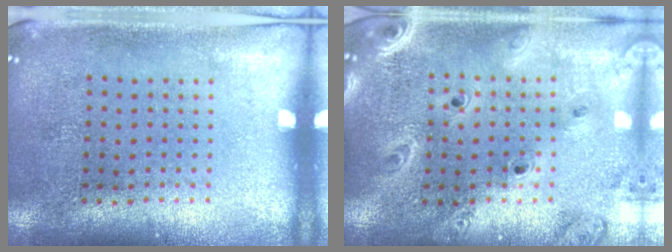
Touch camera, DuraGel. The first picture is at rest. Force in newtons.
{"total": 2.5, "press": 2.2, "slide": 1.2}